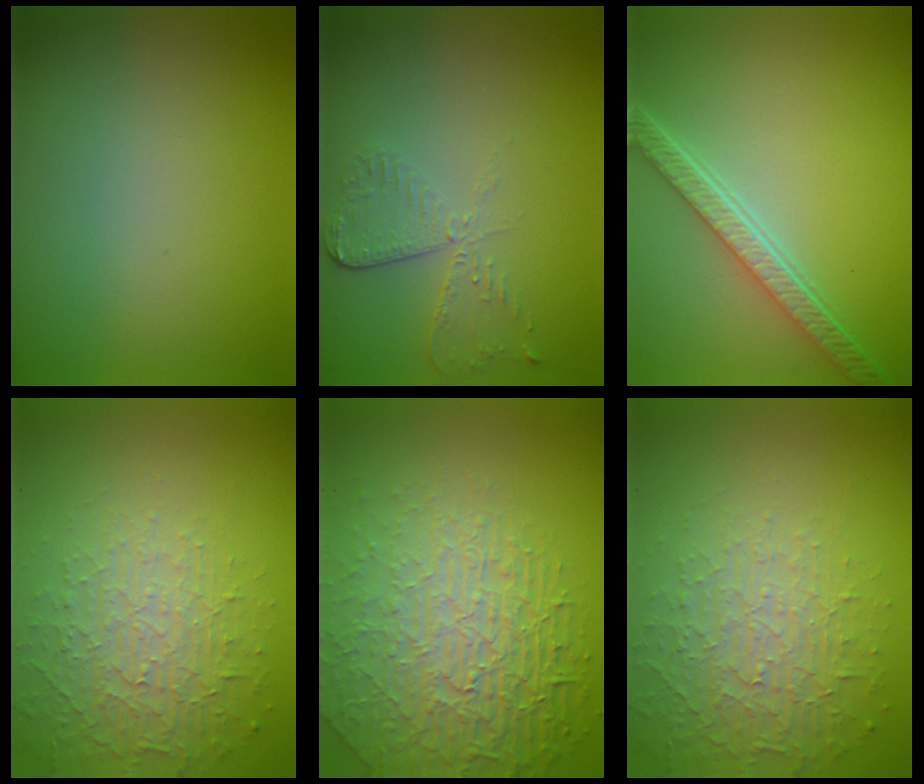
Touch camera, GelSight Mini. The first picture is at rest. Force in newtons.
{"total": 2.9, "press": 2.6, "slide": 1.4}
{"total": 5.3, "press": 3.9, "slide": 3.5}
{"total": 4.9, "press": 3.2, "slide": 3.7}
{"total": 8.0, "press": 5.9, "slide": 5.3}
{"total": 4.9, "press": 3.2, "slide": 3.7}